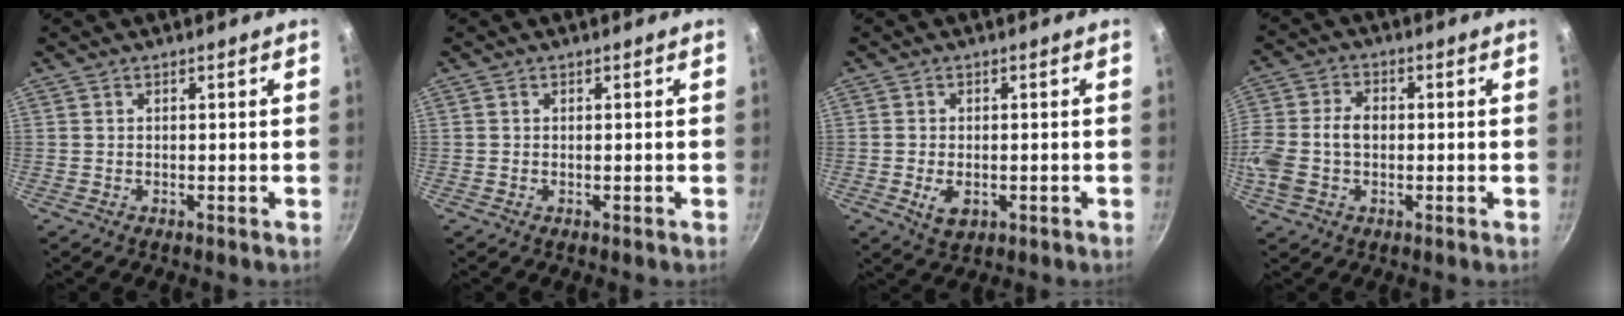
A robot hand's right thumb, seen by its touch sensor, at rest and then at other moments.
{"total": 0.0}
{"total": 4.4, "force": [-1.2, 2.8, 3.2], "torque": [-0.052, -0.001, -0.014]}
{"total": 10.6, "force": [-0.9, 7.4, 7.6], "torque": [-0.156, 0.018, -0.025]}